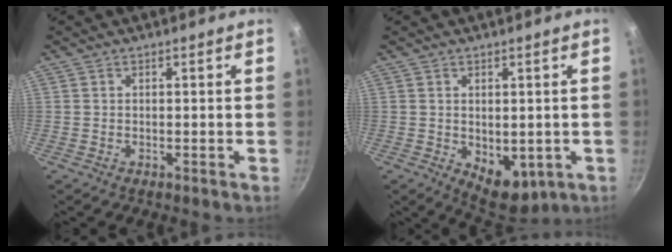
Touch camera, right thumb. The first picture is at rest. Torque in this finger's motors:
{"motor_torque": [-0.05, 0.38, 0.62, 0.15, 0.01]}